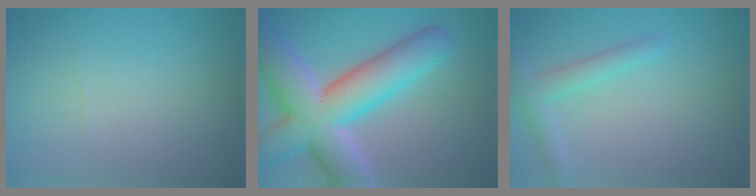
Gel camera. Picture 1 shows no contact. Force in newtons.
{"total": 11.8, "press": 11.7, "slide": 1.3}
{"total": 2.2, "press": 2.2, "slide": 0.0}